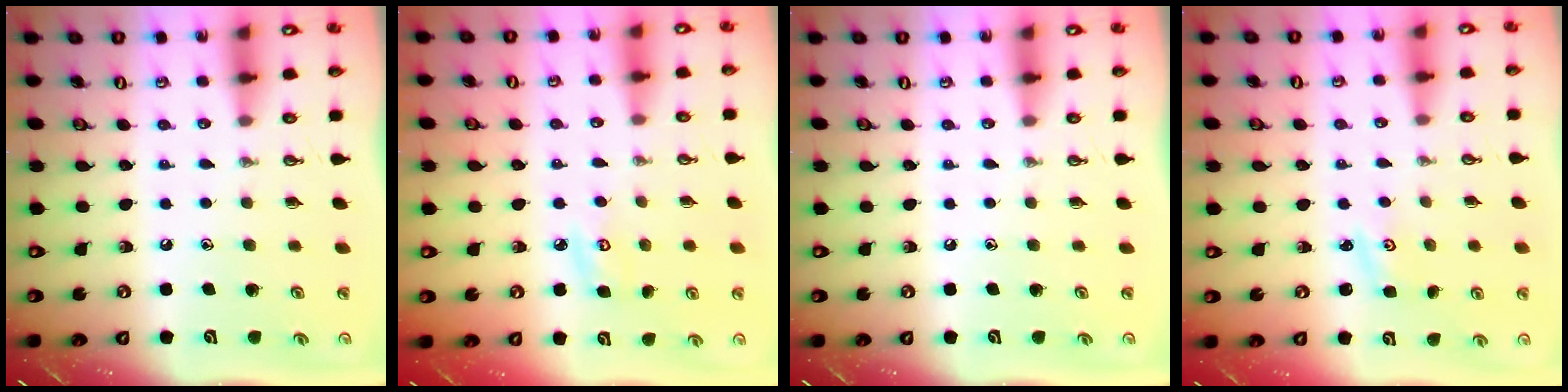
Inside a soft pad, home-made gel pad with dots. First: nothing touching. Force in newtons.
{"total": 5.6, "press": 5.6, "slide": 0.5}
{"total": 0.0}
{"total": 1.1, "press": 1.1, "slide": 0.3}